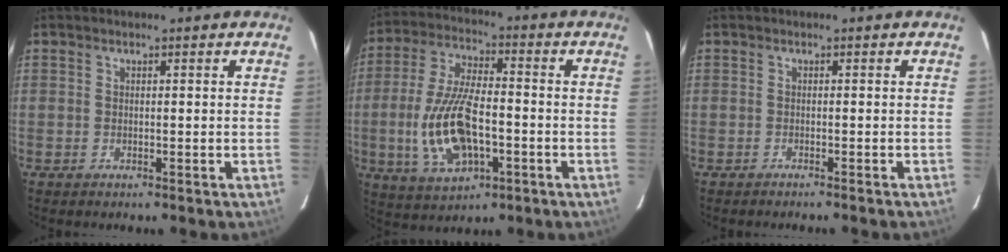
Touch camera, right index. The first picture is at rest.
{"total": 15.3, "force": [-3.5, 7.0, 13.2], "torque": [-0.278, -0.004, -0.056]}
{"total": 0.8, "force": [-0.7, -0.2, 0.3], "torque": [-0.002, -0.004, -0.011]}